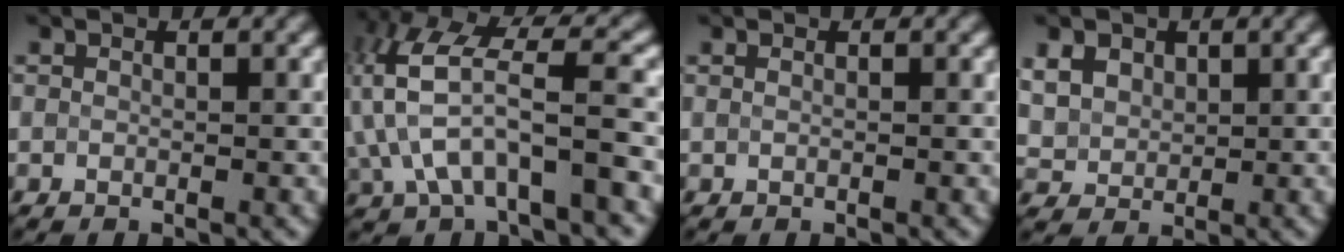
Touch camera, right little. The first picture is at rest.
{"total": 9.3, "force": [-1.3, 4.1, 8.3], "torque": [-0.166, 0.021, -0.030]}
{"total": 0.6, "force": [0.2, 0.4, 0.5], "torque": [-0.008, -0.001, -0.001]}
{"total": 5.1, "force": [2.3, 3.8, 2.4], "torque": [-0.076, 0.013, 0.048]}